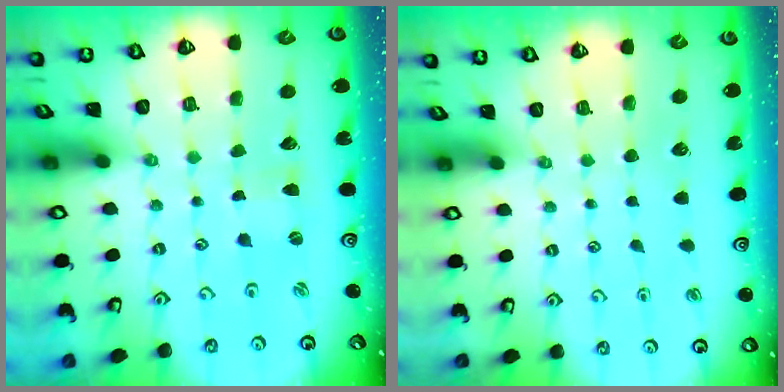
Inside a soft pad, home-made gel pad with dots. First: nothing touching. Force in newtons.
{"total": 0.0}